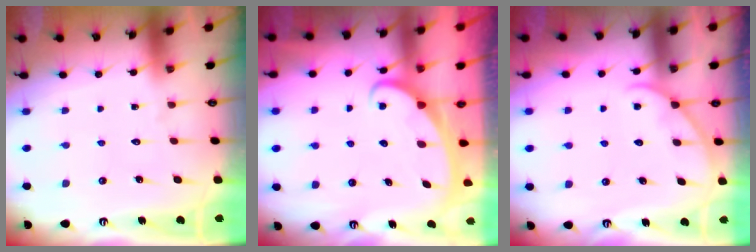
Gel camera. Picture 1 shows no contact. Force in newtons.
{"total": 2.5, "press": 2.5, "slide": 0.3}
{"total": 4.2, "press": 4.2, "slide": 0.4}